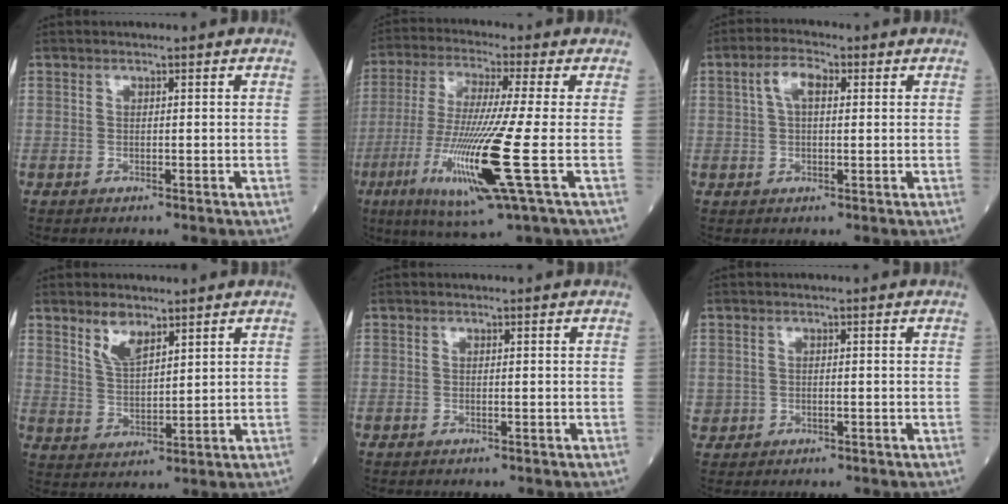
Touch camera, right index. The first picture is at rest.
{"total": 15.0, "force": [-4.5, -1.0, 14.3], "torque": [-0.300, -0.034, -0.089]}
{"total": 4.2, "force": [1.3, 1.8, 3.6], "torque": [-0.074, 0.020, 0.024]}
{"total": 5.0, "force": [3.4, 1.8, 3.1], "torque": [-0.066, -0.002, 0.072]}
{"total": 0.0}
{"total": 1.3, "force": [-0.2, 1.2, 0.6], "torque": [-0.012, 0.005, 0.002]}